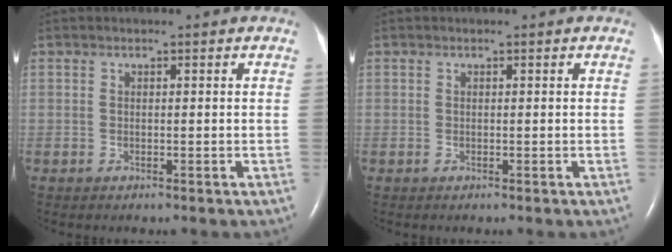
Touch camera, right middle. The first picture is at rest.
{"total": 0.0}